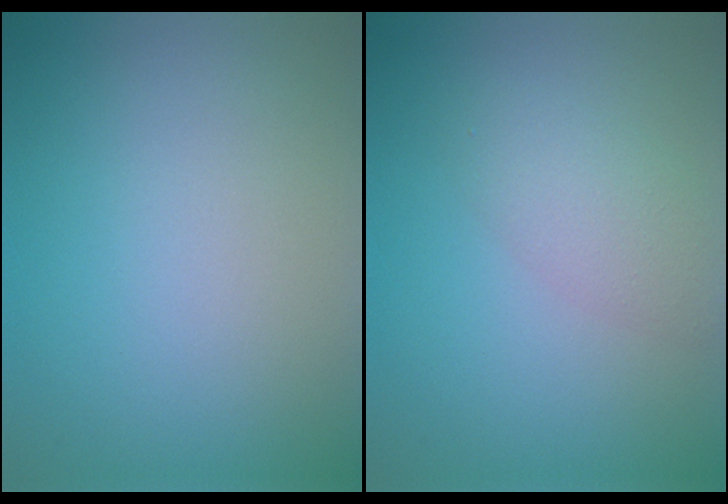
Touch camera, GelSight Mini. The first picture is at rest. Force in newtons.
{"total": 2.8, "press": 2.8, "slide": 0.0}